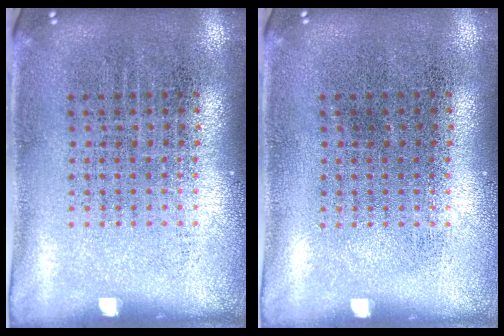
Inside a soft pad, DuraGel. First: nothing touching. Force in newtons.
{"total": 0.0}